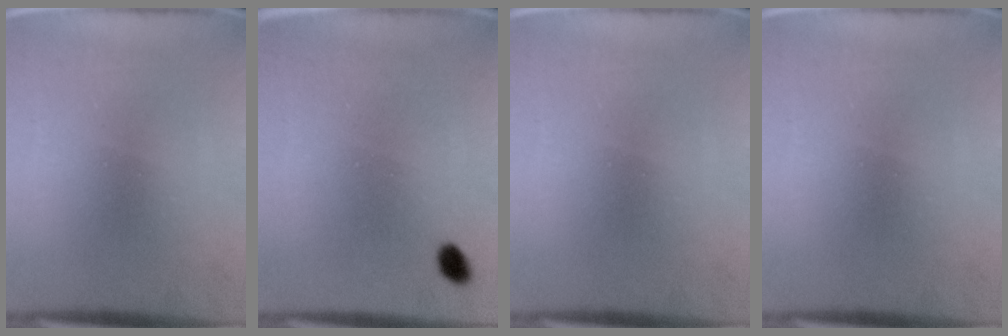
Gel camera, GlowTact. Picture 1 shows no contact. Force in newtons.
{"total": 1.9}
{"total": 0.0}
{"total": 0.0}